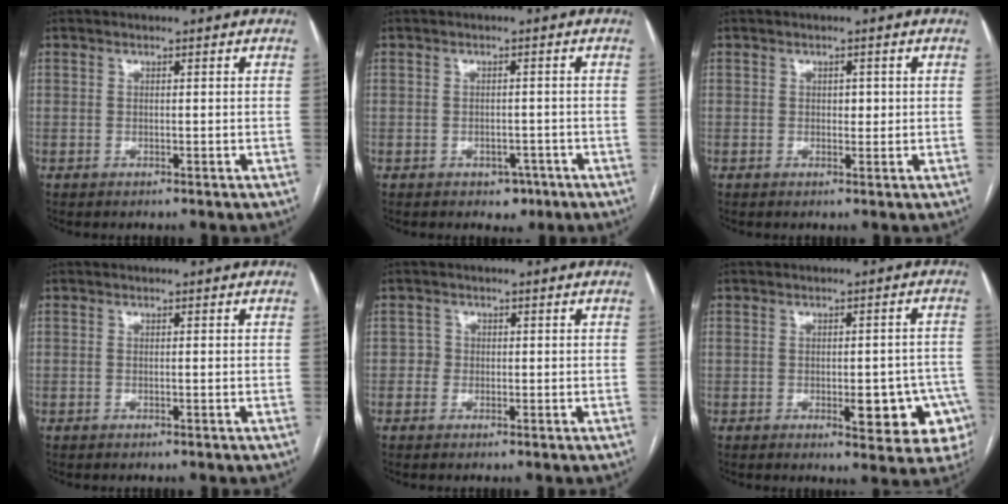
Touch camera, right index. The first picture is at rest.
{"total": 2.8, "force": [-1.6, 1.9, 1.1], "torque": [-0.005, 0.005, -0.014]}
{"total": 1.5, "force": [0.2, 0.9, 1.1], "torque": [-0.011, 0.001, 0.002]}
{"total": 0.0}
{"total": 1.3, "force": [-0.2, 1.3, 0.1], "torque": [0.009, 0.006, -0.007]}
{"total": 10.1, "force": [-3.4, 3.8, 8.7], "torque": [-0.085, 0.021, -0.035]}